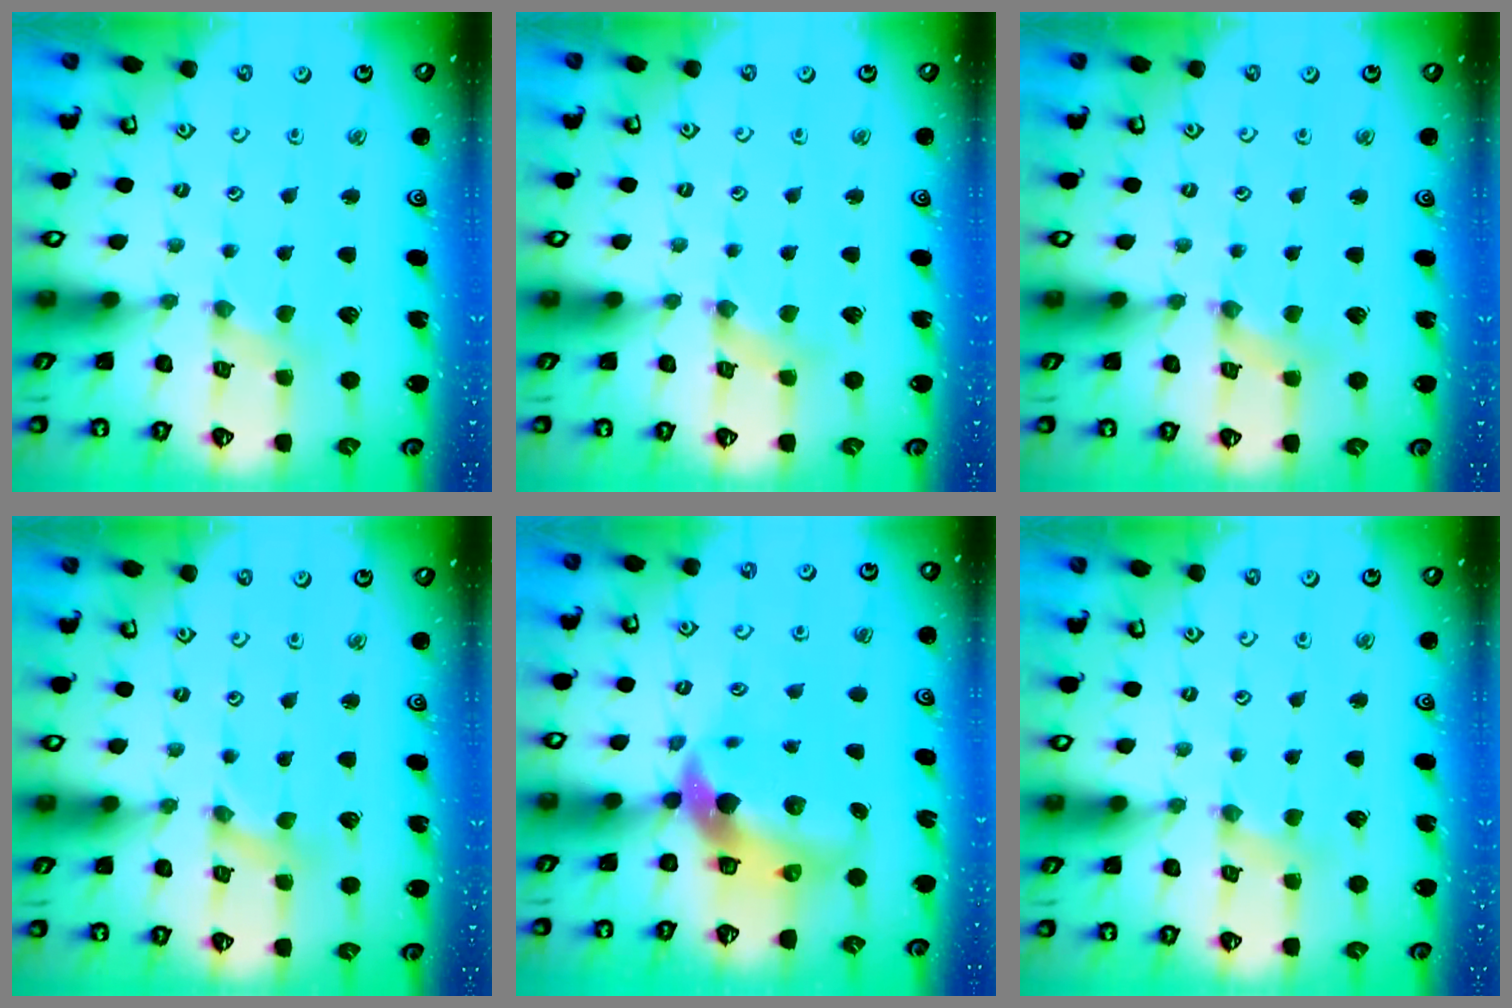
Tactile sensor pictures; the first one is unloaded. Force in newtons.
{"total": 0.8, "press": 0.8, "slide": 0.2}
{"total": 1.2, "press": 1.2, "slide": 0.2}
{"total": 0.0}
{"total": 9.5, "press": 9.4, "slide": 1.5}
{"total": 1.8, "press": 1.8, "slide": 0.4}